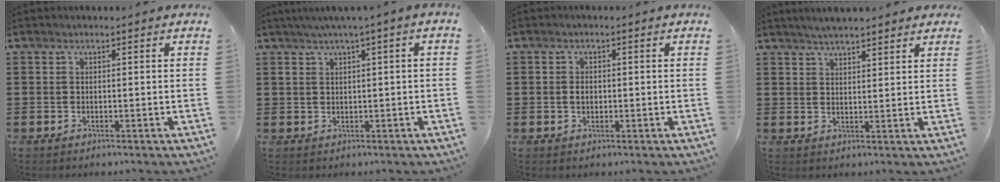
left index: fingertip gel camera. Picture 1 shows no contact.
{"total": 2.0, "force": [0.4, -0.2, 1.9], "torque": [-0.035, -0.002, 0.007]}
{"total": 1.6, "force": [0.0, 1.0, 1.3], "torque": [-0.026, 0.006, -0.001]}
{"total": 3.2, "force": [3.0, 0.1, 0.9], "torque": [-0.025, -0.004, 0.056]}